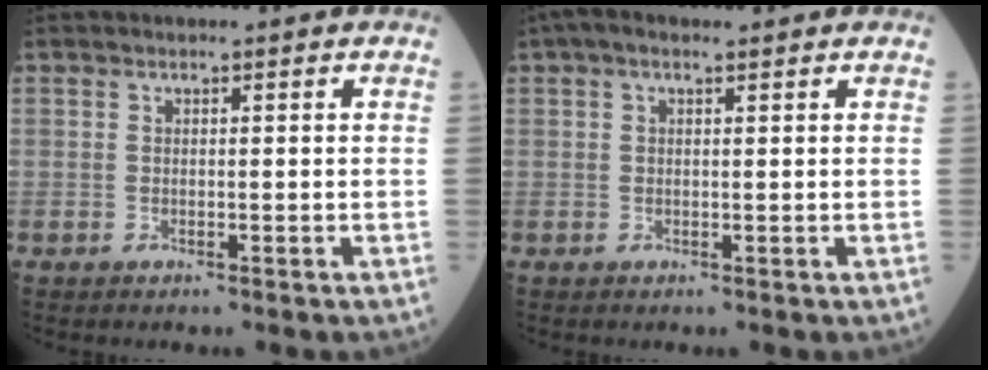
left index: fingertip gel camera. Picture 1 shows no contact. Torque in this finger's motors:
{"motor_torque": [0.92, -1.22, 0.18, 0.04]}